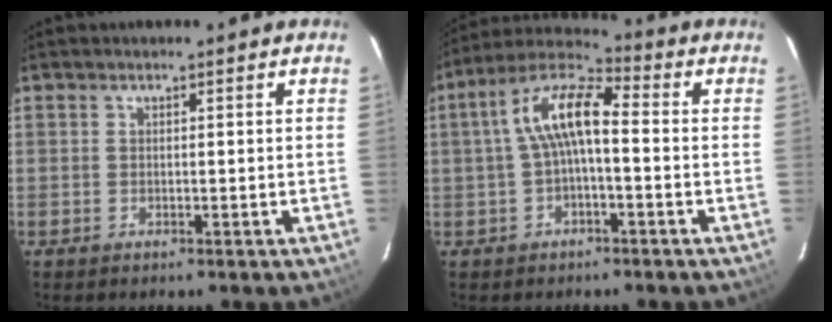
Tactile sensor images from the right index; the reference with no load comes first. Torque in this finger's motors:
{"motor_torque": [0.61, 0.09, 0.37, 0.16]}